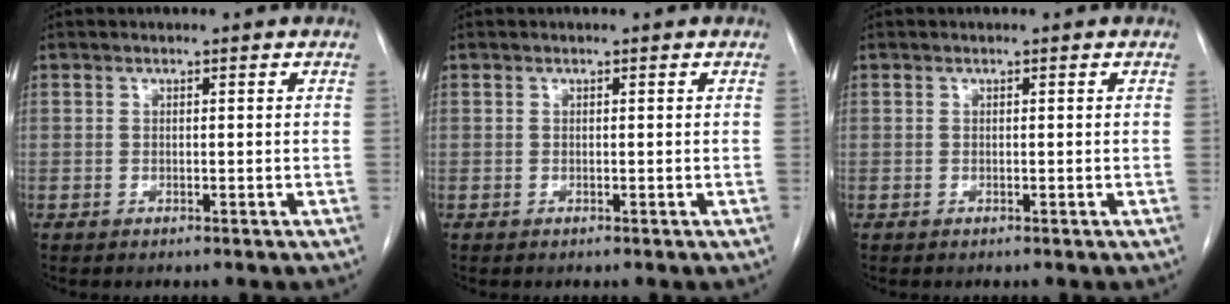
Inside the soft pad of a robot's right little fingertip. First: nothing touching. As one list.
[{"total": 0.0}, {"total": 0.0}]